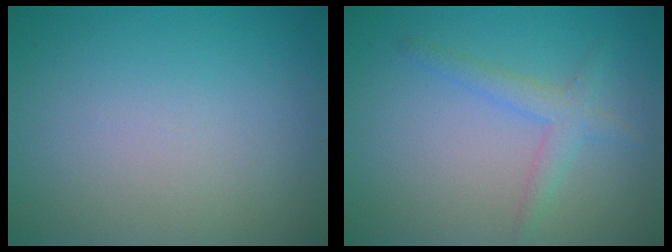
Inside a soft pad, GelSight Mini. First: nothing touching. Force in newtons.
{"total": 2.1, "press": 2.1, "slide": 0.1}